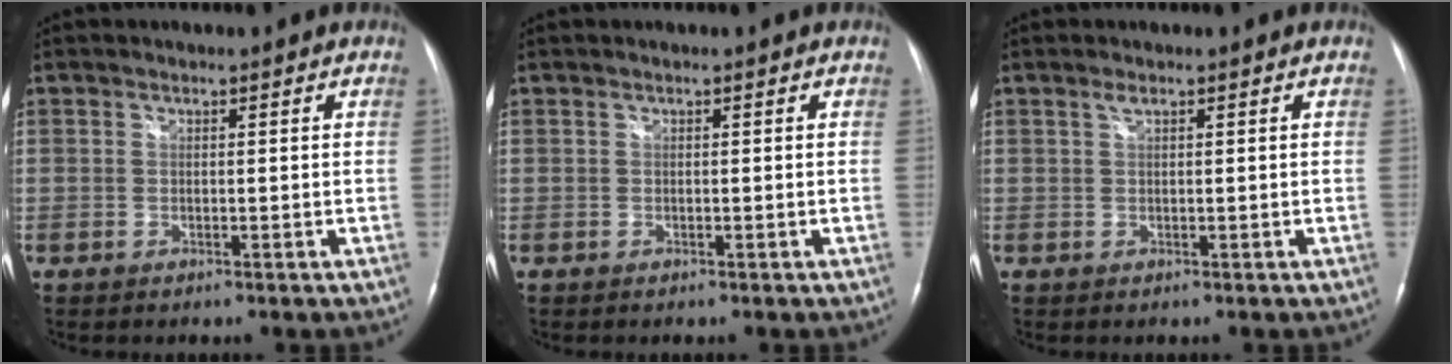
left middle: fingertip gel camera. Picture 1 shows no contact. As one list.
[{"total": 0.0}, {"total": 0.8, "force": [0.5, 0.2, 0.5], "torque": [-0.013, 0.003, 0.010]}]